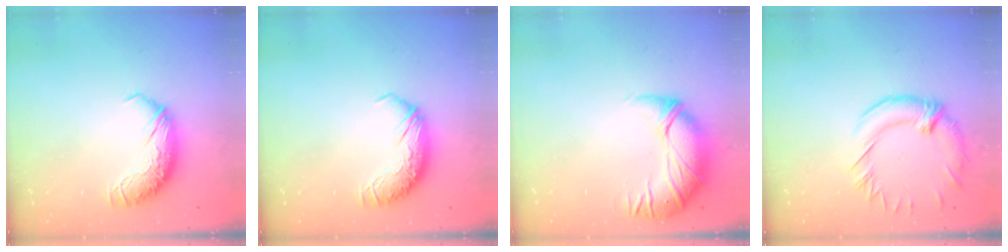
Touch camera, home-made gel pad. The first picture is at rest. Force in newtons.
{"total": 0.0}
{"total": 2.9, "press": 0.7, "slide": 2.8}
{"total": 2.7, "press": 2.2, "slide": 1.5}